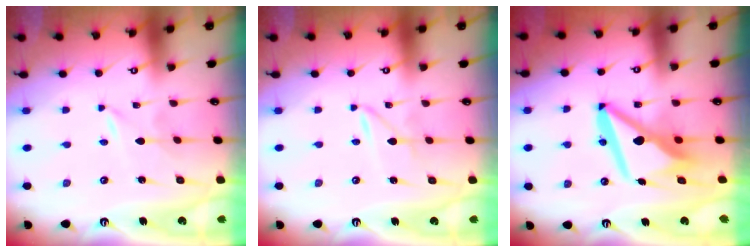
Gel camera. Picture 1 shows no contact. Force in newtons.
{"total": 1.6, "press": 1.5, "slide": 0.2}
{"total": 12.5, "press": 12.4, "slide": 1.5}